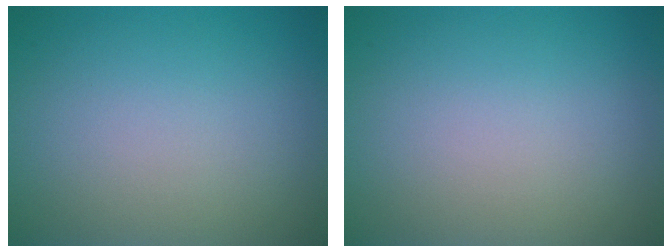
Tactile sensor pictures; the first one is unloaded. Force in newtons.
{"total": 0.0}